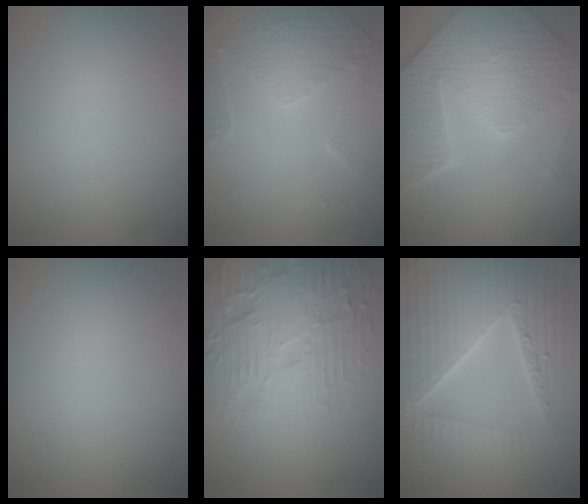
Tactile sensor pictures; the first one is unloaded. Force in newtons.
{"total": 4.7, "press": 3.5, "slide": 3.1}
{"total": 8.2, "press": 6.8, "slide": 4.5}
{"total": 0.0}
{"total": 6.2, "press": 5.0, "slide": 3.7}
{"total": 9.3, "press": 6.1, "slide": 6.9}